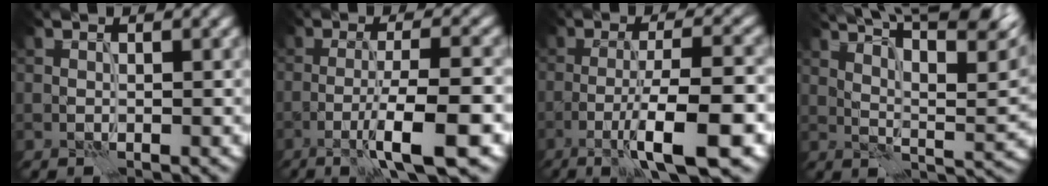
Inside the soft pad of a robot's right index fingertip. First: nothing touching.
{"total": 6.5, "force": [-2.8, 1.0, 5.8], "torque": [-0.085, 0.004, -0.054]}
{"total": 8.2, "force": [-3.3, 1.5, 7.4], "torque": [-0.107, 0.009, -0.063]}
{"total": 13.2, "force": [8.5, 3.5, 9.6], "torque": [-0.139, 0.026, 0.109]}